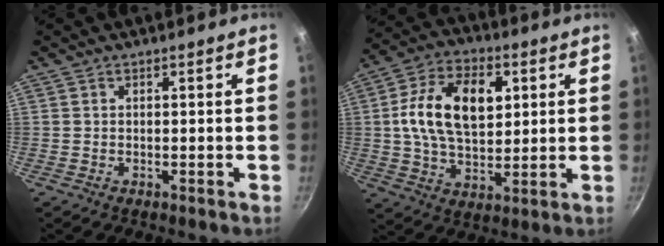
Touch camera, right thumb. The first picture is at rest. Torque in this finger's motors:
{"motor_torque": [0.34, 0.67, 0.34, -0.26, 0.34]}